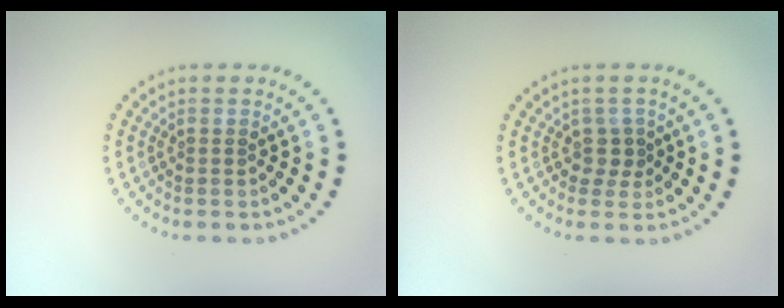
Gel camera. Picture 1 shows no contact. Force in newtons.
{"total": 1.5, "press": 1.1, "slide": 1.0}